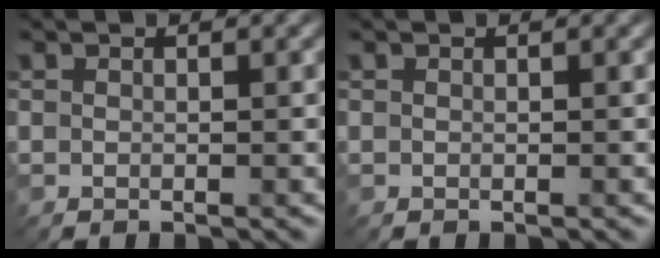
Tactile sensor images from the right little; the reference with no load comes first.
{"total": 0.0}